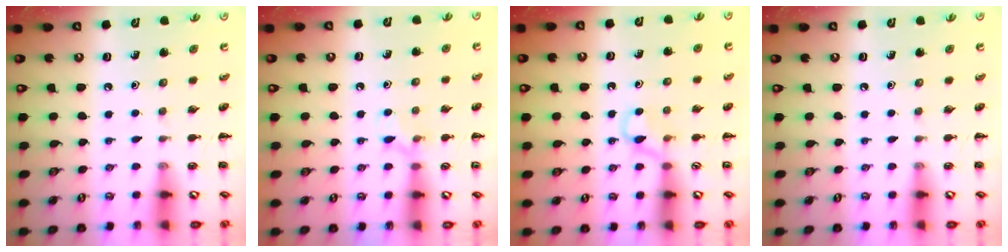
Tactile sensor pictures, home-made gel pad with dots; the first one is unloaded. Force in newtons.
{"total": 7.0, "press": 6.6, "slide": 2.2}
{"total": 3.0, "press": 2.9, "slide": 1.0}
{"total": 0.0}